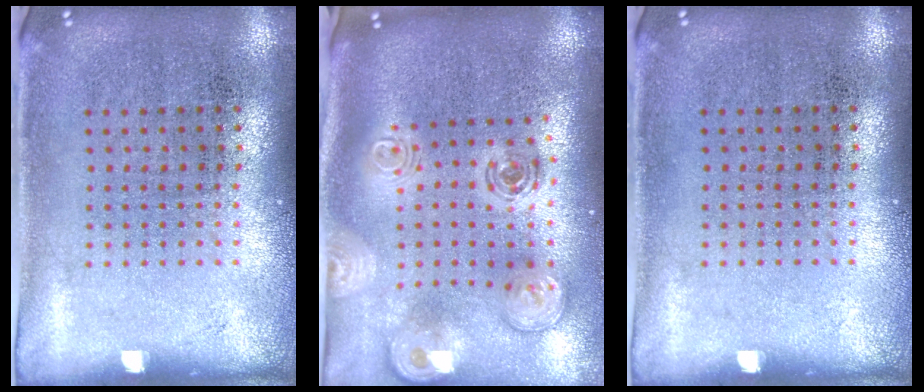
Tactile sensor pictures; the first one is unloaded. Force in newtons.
{"total": 2.6, "press": 1.9, "slide": 1.8}
{"total": 0.0}